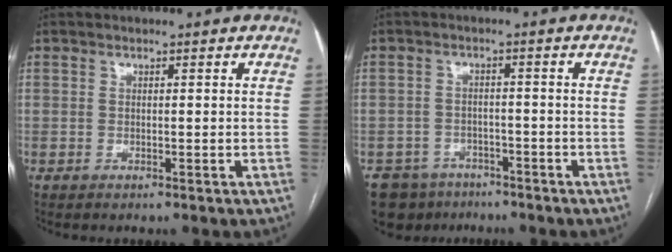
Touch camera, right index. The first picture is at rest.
{"total": 7.3, "force": [-5.5, 4.7, 0.8], "torque": [-0.010, 0.004, -0.083]}